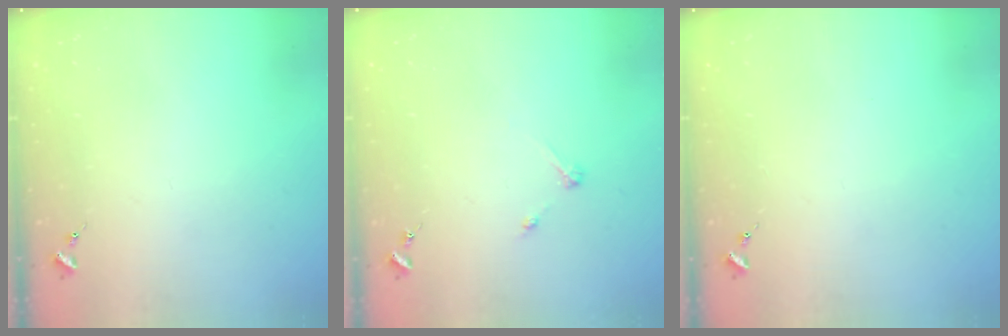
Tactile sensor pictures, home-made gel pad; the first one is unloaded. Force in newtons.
{"total": 2.7, "press": 2.7, "slide": 0.3}
{"total": 0.0}